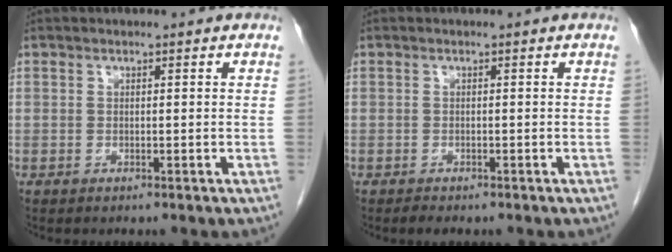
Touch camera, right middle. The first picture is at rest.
{"total": 1.0, "force": [-0.9, 0.2, 0.5], "torque": [-0.012, -0.004, -0.014]}